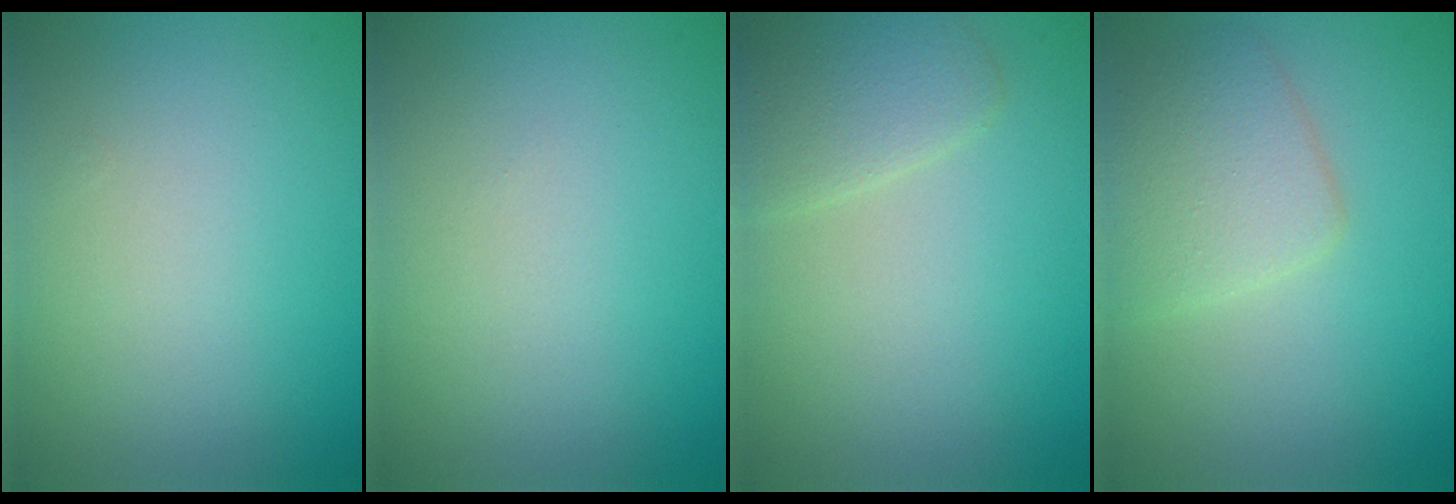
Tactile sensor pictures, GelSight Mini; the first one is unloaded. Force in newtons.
{"total": 0.0}
{"total": 2.6, "press": 2.6, "slide": 0.2}
{"total": 3.6, "press": 3.6, "slide": 0.1}